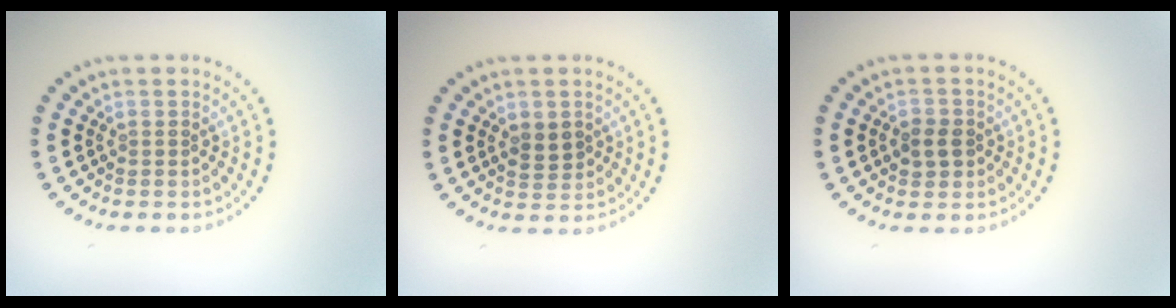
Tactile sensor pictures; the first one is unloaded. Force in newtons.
{"total": 2.0, "press": 2.0, "slide": 0.3}
{"total": 2.2, "press": 2.1, "slide": 0.5}